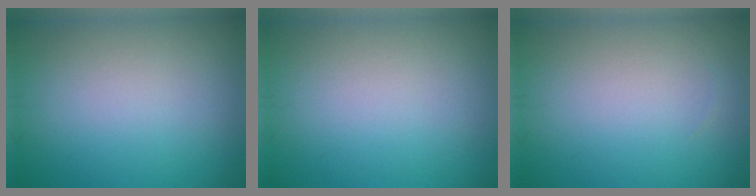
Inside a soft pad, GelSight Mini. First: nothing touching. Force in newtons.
{"total": 0.0}
{"total": 0.0}